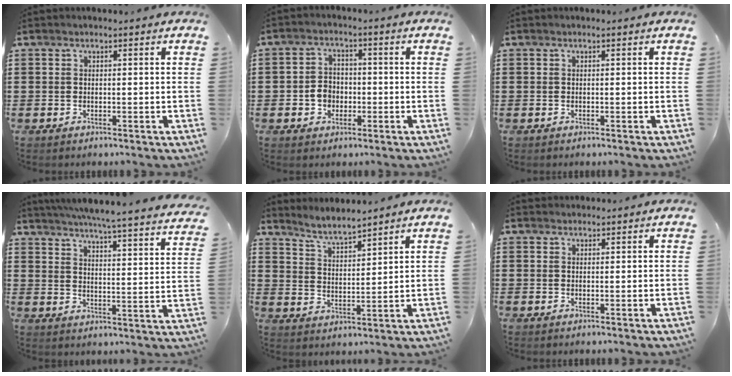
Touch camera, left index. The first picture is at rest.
{"total": 3.9, "force": [-1.1, 3.2, 1.9], "torque": [-0.043, 0.005, -0.022]}
{"total": 0.0}
{"total": 5.1, "force": [4.6, -1.0, 1.9], "torque": [-0.059, -0.043, 0.071]}
{"total": 4.7, "force": [4.6, 0.0, 1.2], "torque": [-0.040, -0.020, 0.081]}
{"total": 0.9, "force": [0.8, 0.3, 0.0], "torque": [-0.002, 0.001, 0.017]}